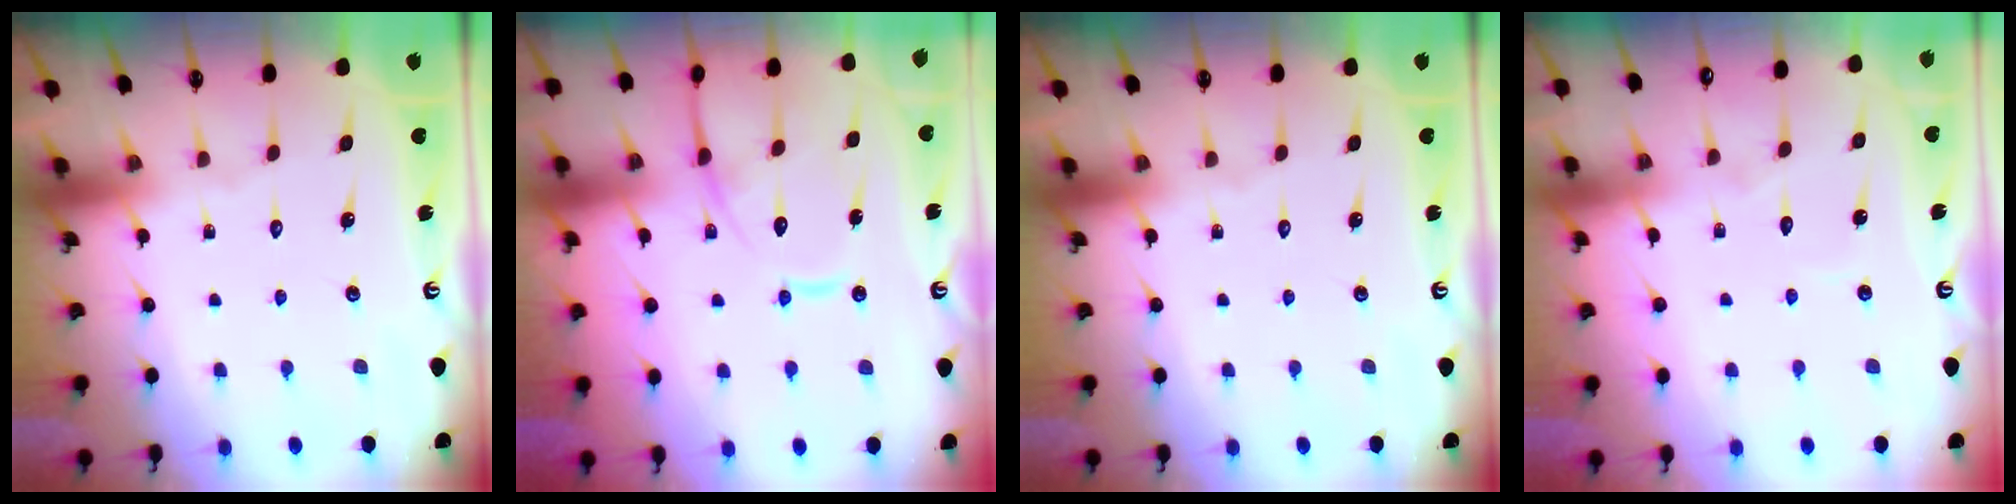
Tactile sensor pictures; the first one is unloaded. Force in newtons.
{"total": 14.5, "press": 14.4, "slide": 1.2}
{"total": 0.0}
{"total": 2.6, "press": 2.6, "slide": 0.2}